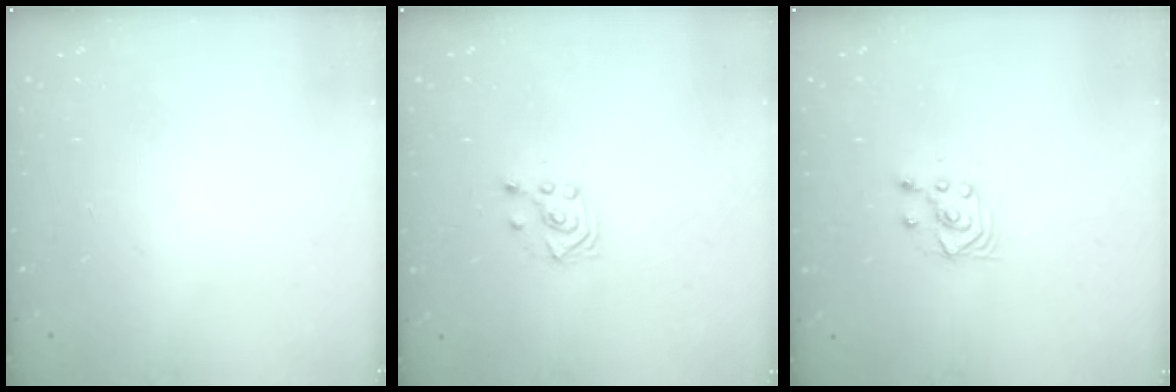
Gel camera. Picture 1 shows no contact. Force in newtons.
{"total": 3.1, "press": 3.1, "slide": 0.8}
{"total": 3.7, "press": 3.4, "slide": 1.6}